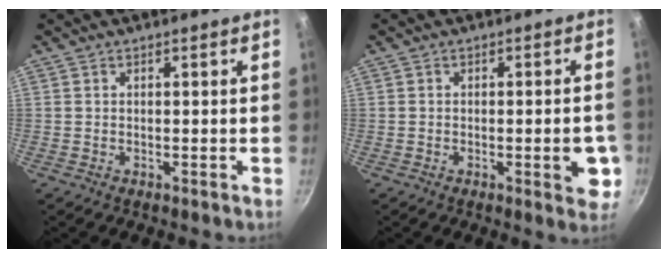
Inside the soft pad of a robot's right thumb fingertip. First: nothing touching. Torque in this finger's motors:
{"motor_torque": [0.64, 0.73, -0.13, 0.05, 0.23]}